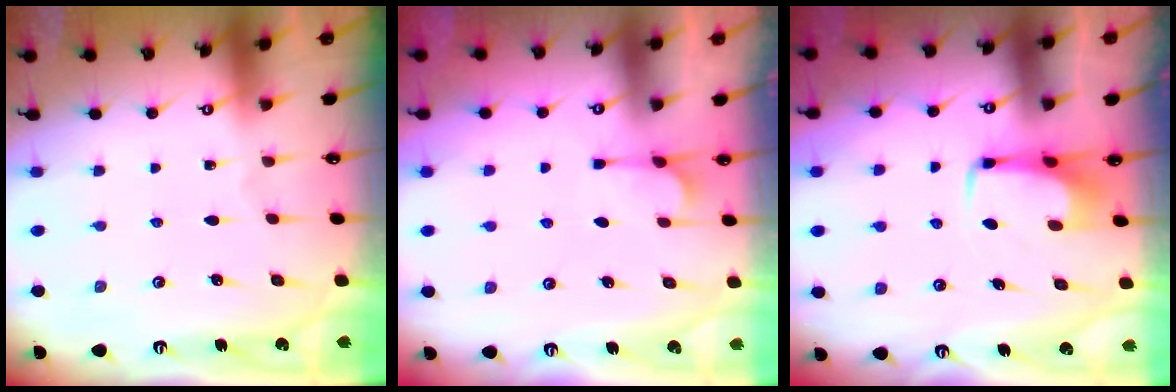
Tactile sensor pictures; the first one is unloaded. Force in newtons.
{"total": 2.5, "press": 2.1, "slide": 1.2}
{"total": 2.9, "press": 2.8, "slide": 0.4}